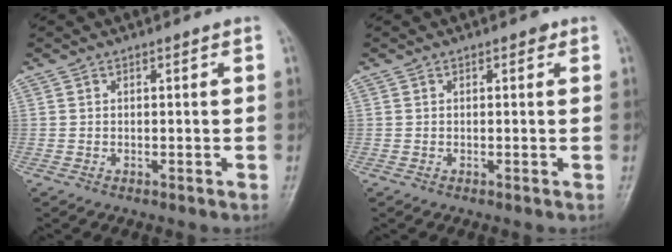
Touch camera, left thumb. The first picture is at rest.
{"total": 0.8, "force": [0.4, 0.5, 0.5], "torque": [0.002, 0.000, 0.001]}